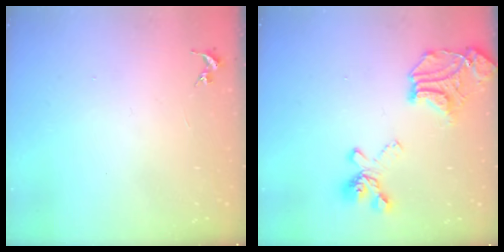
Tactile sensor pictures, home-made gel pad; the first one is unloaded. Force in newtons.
{"total": 21.1, "press": 21.0, "slide": 2.5}